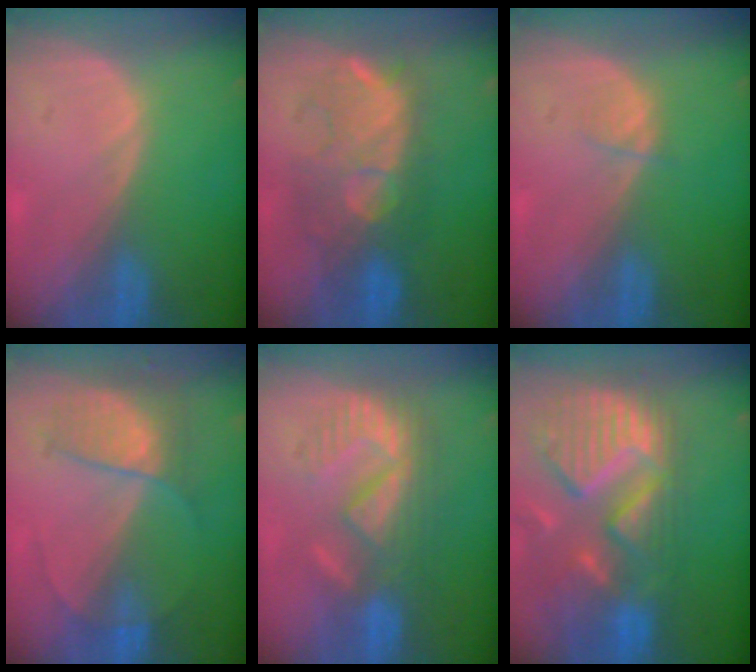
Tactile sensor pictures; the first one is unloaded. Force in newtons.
{"total": 9.0, "press": 9.0, "slide": 1.2}
{"total": 1.2, "press": 1.2, "slide": 0.2}
{"total": 7.0, "press": 6.0, "slide": 3.6}
{"total": 8.5, "press": 8.3, "slide": 1.8}
{"total": 13.7, "press": 11.6, "slide": 7.3}